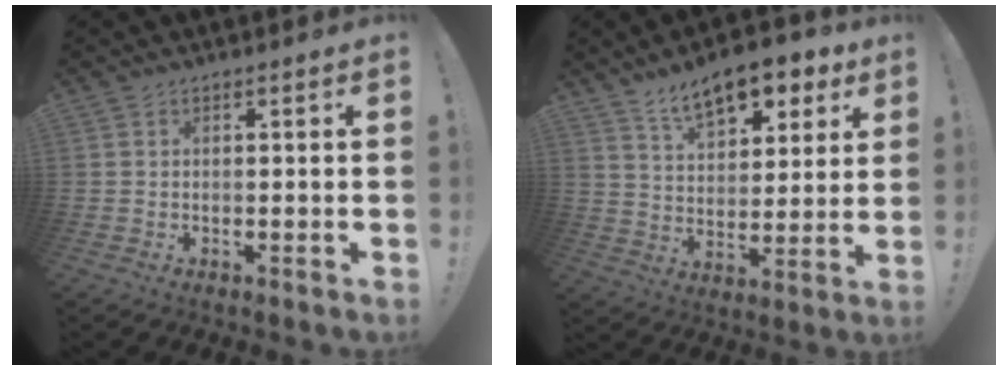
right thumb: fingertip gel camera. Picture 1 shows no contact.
{"total": 13.7, "force": [9.4, 6.5, 7.6], "torque": [-0.112, -0.061, 0.165]}